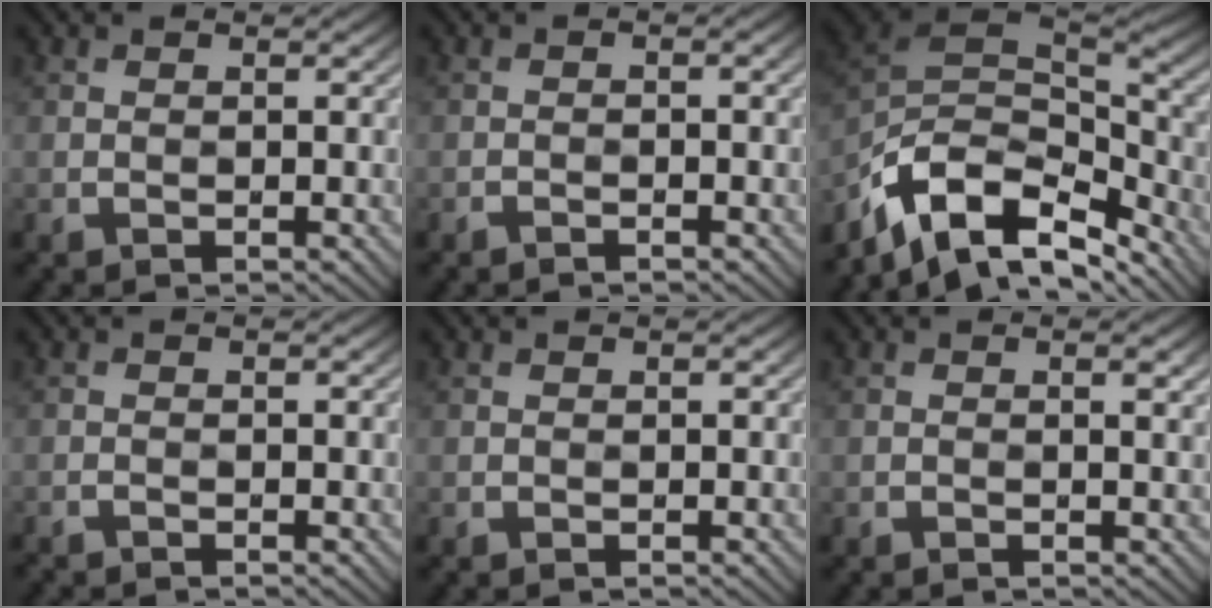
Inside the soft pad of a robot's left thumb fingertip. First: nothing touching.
{"total": 1.0, "force": [-0.7, 0.1, 0.8], "torque": [-0.007, 0.008, -0.012]}
{"total": 12.4, "force": [-5.4, 7.0, 8.6], "torque": [-0.220, -0.019, -0.085]}
{"total": 1.3, "force": [-1.2, 0.1, 0.5], "torque": [-0.010, 0.003, -0.023]}
{"total": 0.0}
{"total": 1.3, "force": [0.7, 0.3, 1.0], "torque": [0.003, 0.005, 0.006]}